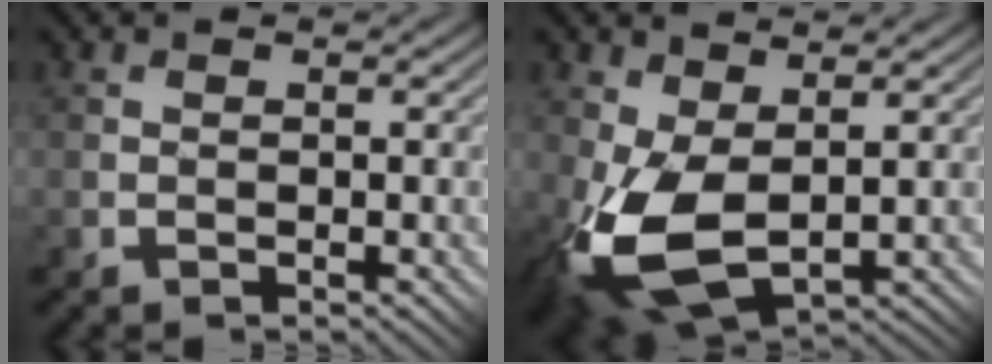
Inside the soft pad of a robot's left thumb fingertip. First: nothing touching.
{"total": 9.9, "force": [-1.0, 5.5, 8.2], "torque": [-0.218, -0.022, -0.010]}